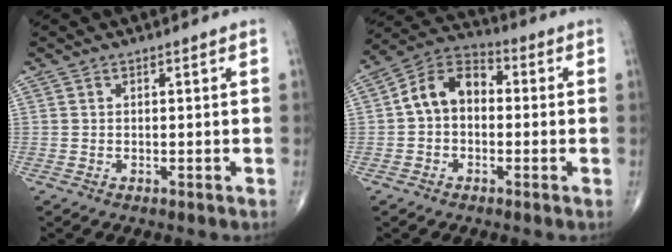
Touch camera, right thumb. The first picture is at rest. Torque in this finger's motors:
{"motor_torque": [0.06, 0.06, 0.13, -0.13, 0.03]}